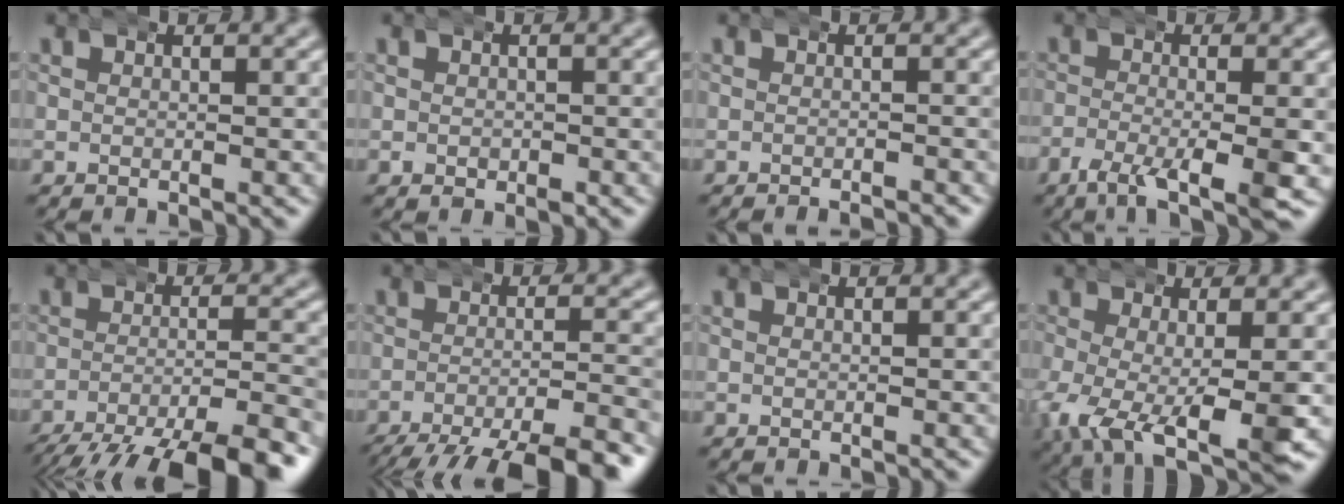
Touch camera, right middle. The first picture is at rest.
{"total": 1.1, "force": [-0.4, 0.9, 0.6], "torque": [-0.010, -0.004, -0.001]}
{"total": 1.7, "force": [-1.7, 0.1, 0.2], "torque": [0.001, -0.002, -0.027]}
{"total": 5.9, "force": [-3.2, 1.6, 4.7], "torque": [-0.075, -0.023, -0.049]}
{"total": 10.4, "force": [-7.6, 3.2, 6.4], "torque": [-0.100, -0.027, -0.103]}
{"total": 11.3, "force": [-8.6, 3.8, 6.2], "torque": [-0.095, -0.036, -0.117]}
{"total": 0.0}
{"total": 11.3, "force": [-4.4, 5.9, 8.6], "torque": [-0.172, -0.052, -0.048]}